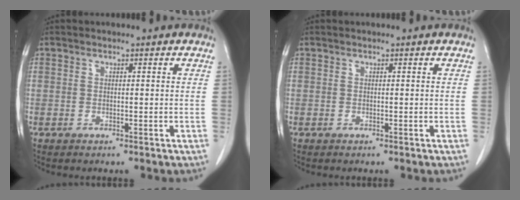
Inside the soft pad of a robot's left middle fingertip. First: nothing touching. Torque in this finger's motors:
{"motor_torque": [0.49, -0.51, -0.05, 0.01]}